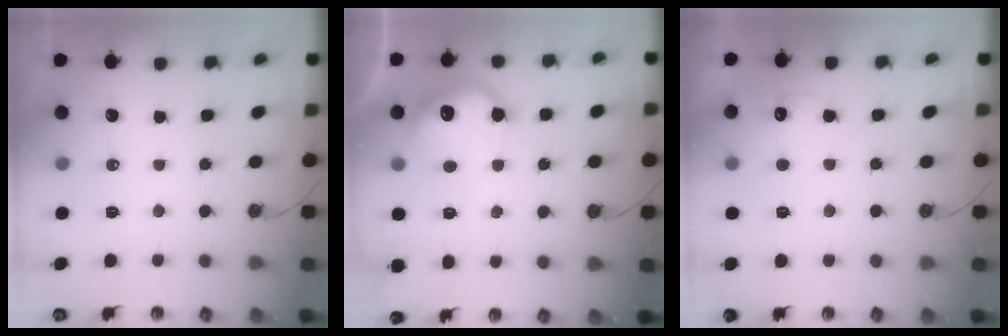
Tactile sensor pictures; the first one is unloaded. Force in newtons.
{"total": 12.1, "press": 12.0, "slide": 1.1}
{"total": 6.6, "press": 6.6, "slide": 0.5}